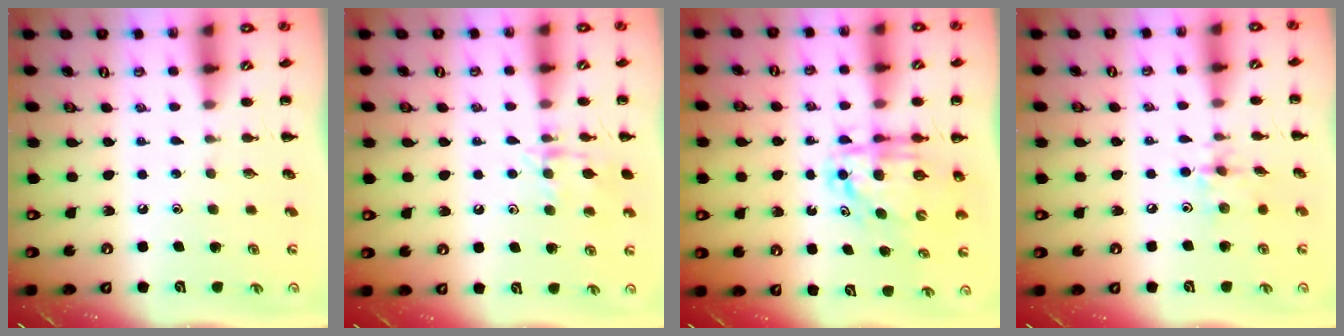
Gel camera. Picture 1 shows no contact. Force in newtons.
{"total": 10.7, "press": 10.6, "slide": 0.7}
{"total": 7.1, "press": 7.0, "slide": 1.2}
{"total": 4.8, "press": 4.8, "slide": 0.4}